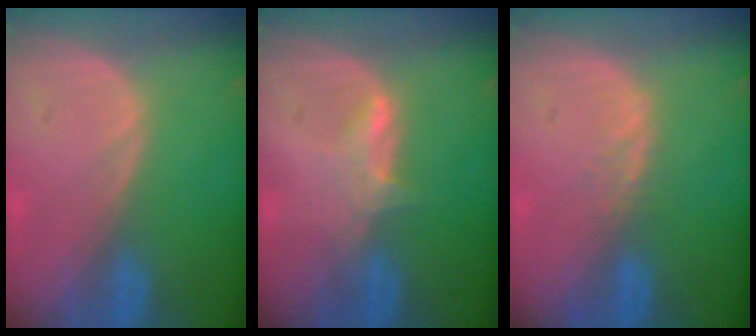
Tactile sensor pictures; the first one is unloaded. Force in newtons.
{"total": 2.9, "press": 2.9, "slide": 0.4}
{"total": 1.4, "press": 1.4, "slide": 0.3}